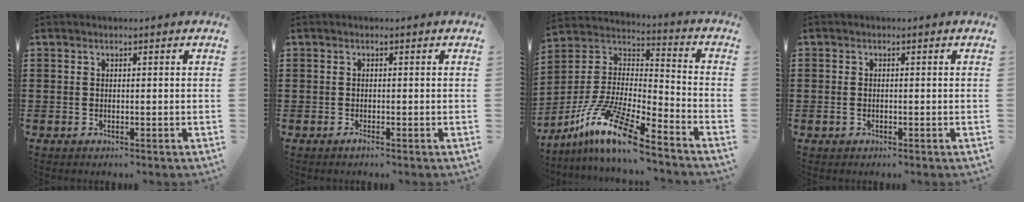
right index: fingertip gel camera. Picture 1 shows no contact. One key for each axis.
{"total": 0.6, "fx": -0.5, "fy": 0.1, "fz": 0.3, "tx": -0.007, "ty": -0.004, "tz": -0.009}
{"total": 12.6, "fx": -9.5, "fy": 1.4, "fz": 8.2, "tx": -0.180, "ty": 0.003, "tz": -0.189}
{"total": 1.0, "fx": -0.3, "fy": 0.6, "fz": 0.7, "tx": -0.016, "ty": 0.001, "tz": -0.007}